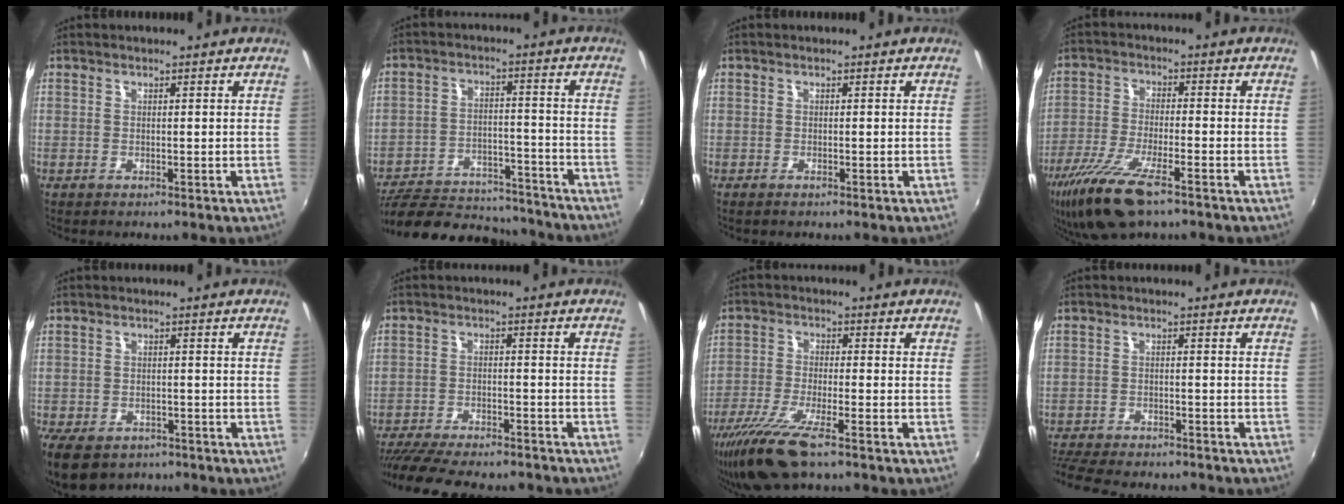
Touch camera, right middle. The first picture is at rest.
{"total": 20.3, "force": [-17.7, 7.5, 6.6], "torque": [-0.139, 0.022, -0.238]}
{"total": 0.7, "force": [-0.6, 0.1, 0.4], "torque": [-0.007, -0.004, -0.011]}
{"total": 12.6, "force": [-8.4, 3.1, 8.8], "torque": [-0.195, -0.038, -0.162]}
{"total": 9.0, "force": [-6.1, 5.0, 4.4], "torque": [-0.107, -0.028, -0.098]}
{"total": 18.3, "force": [-15.8, 4.2, 8.3], "torque": [-0.169, -0.032, -0.233]}
{"total": 11.2, "force": [-8.0, 1.8, 7.6], "torque": [-0.170, -0.038, -0.151]}
{"total": 13.0, "force": [-11.5, 3.1, 5.3], "torque": [-0.129, -0.023, -0.179]}